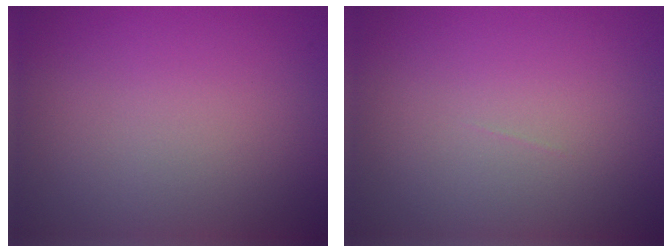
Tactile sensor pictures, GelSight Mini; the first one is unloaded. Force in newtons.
{"total": 0.0}